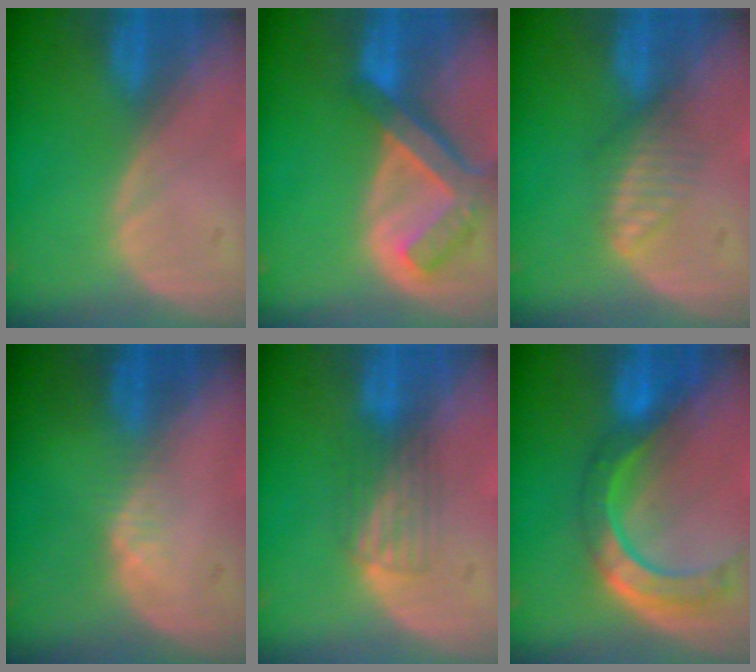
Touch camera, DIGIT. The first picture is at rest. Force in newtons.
{"total": 7.6, "press": 6.6, "slide": 3.7}
{"total": 2.7, "press": 2.7, "slide": 0.2}
{"total": 1.4, "press": 1.2, "slide": 0.7}
{"total": 3.2, "press": 3.0, "slide": 1.2}
{"total": 8.5, "press": 7.2, "slide": 4.5}